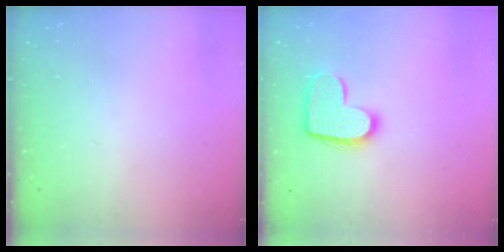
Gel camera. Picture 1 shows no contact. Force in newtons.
{"total": 13.2, "press": 13.2, "slide": 0.7}